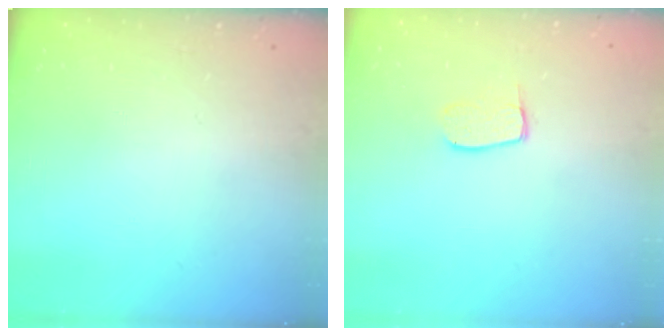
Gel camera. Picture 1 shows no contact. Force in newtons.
{"total": 6.7, "press": 6.7, "slide": 0.4}